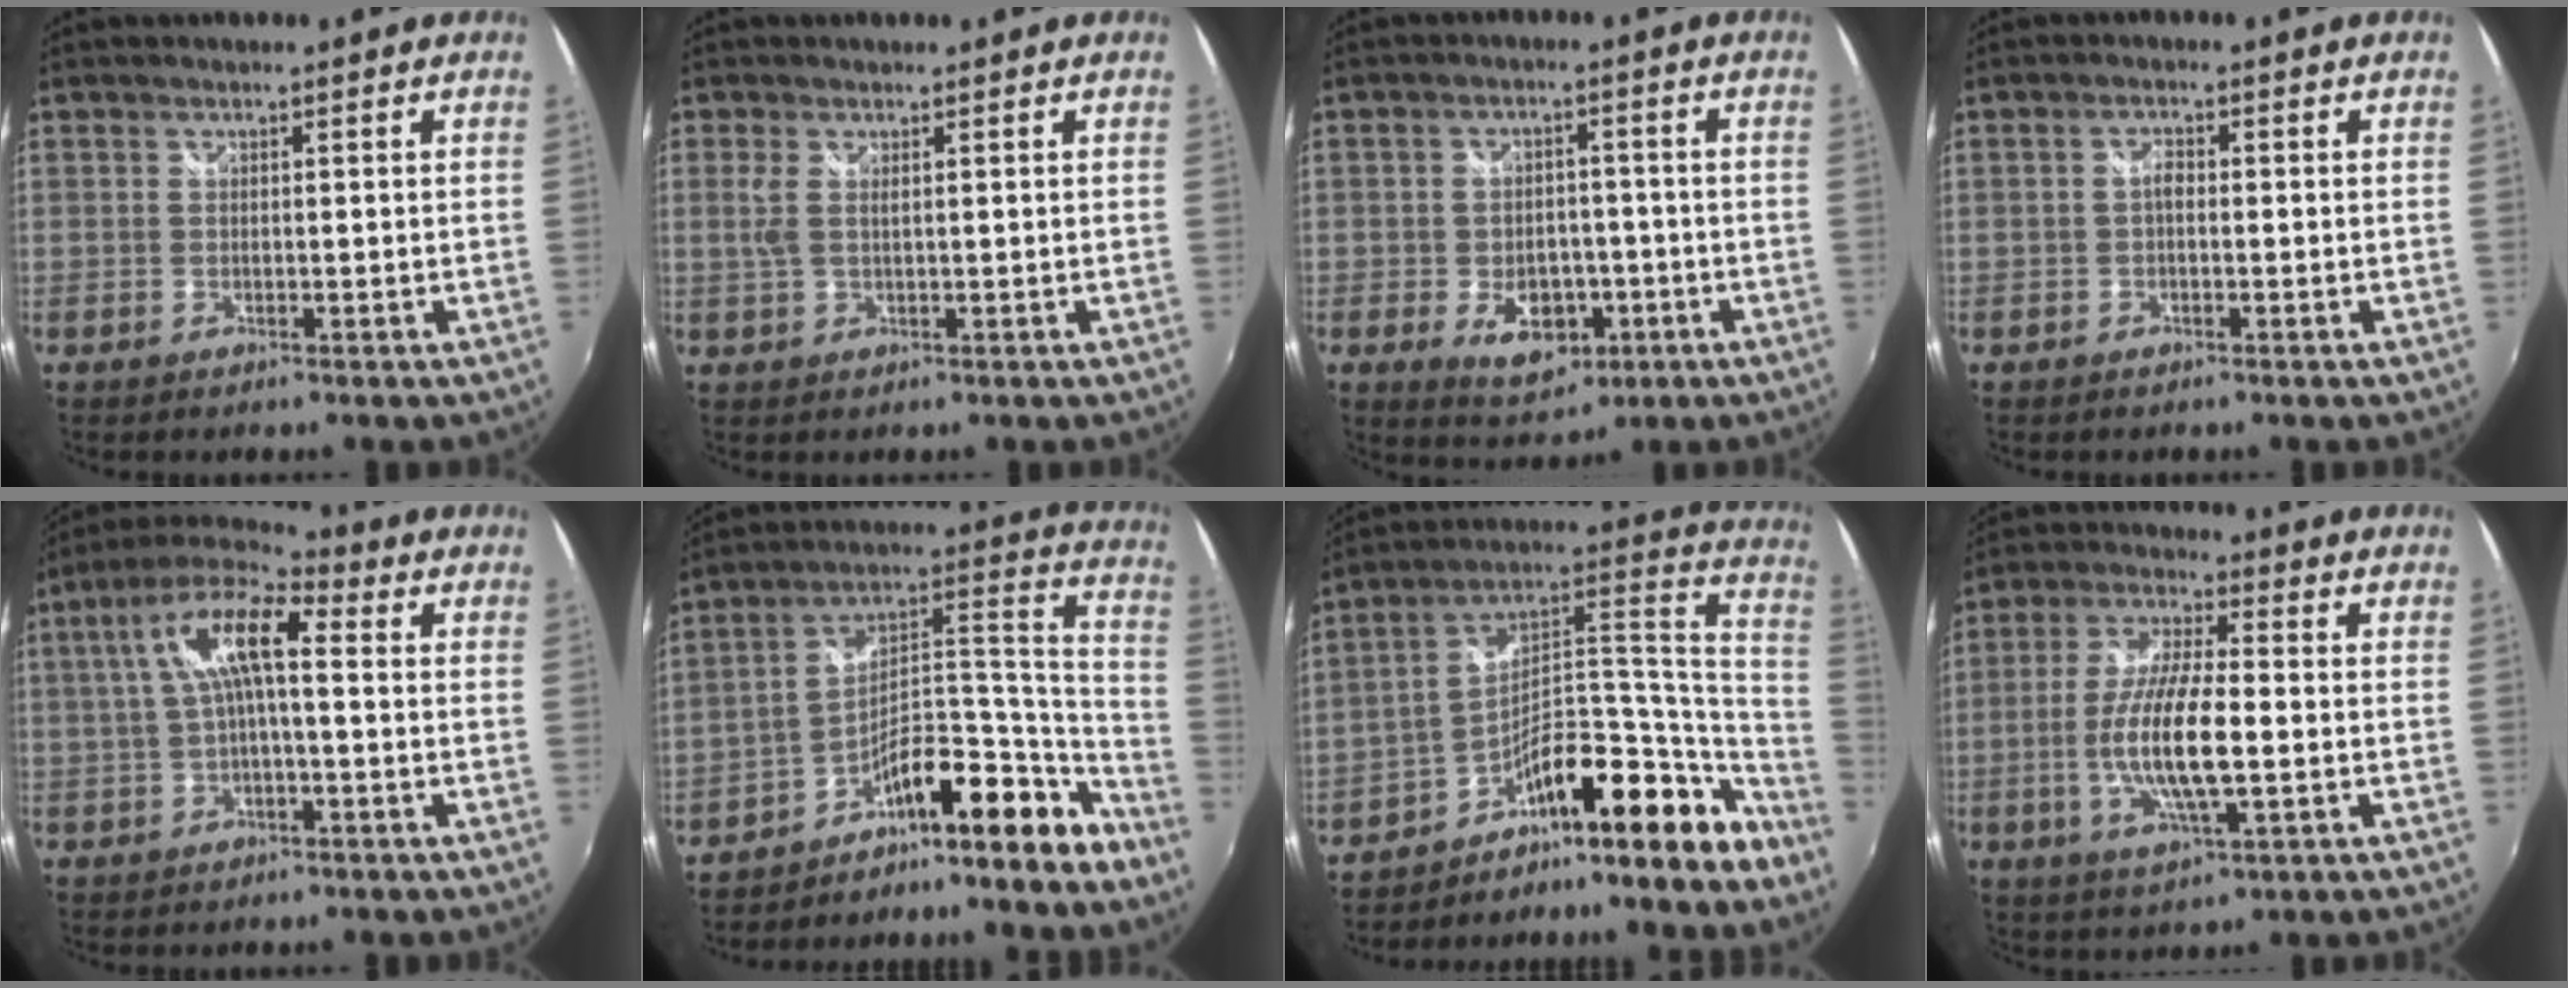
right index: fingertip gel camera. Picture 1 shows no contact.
{"total": 2.5, "force": [0.7, 0.7, 2.3], "torque": [-0.048, -0.002, 0.012]}
{"total": 8.5, "force": [-3.3, 5.7, 5.4], "torque": [-0.104, -0.003, -0.041]}
{"total": 1.5, "force": [-0.3, 0.8, 1.3], "torque": [-0.025, 0.006, -0.009]}
{"total": 10.5, "force": [1.0, 3.1, 10.0], "torque": [-0.198, 0.027, 0.015]}
{"total": 15.1, "force": [-13.2, 3.0, 6.7], "torque": [-0.065, 0.059, -0.220]}
{"total": 20.2, "force": [-15.2, 7.4, 11.0], "torque": [-0.128, 0.057, -0.236]}
{"total": 12.9, "force": [-2.4, 3.1, 12.3], "torque": [-0.248, -0.007, -0.047]}